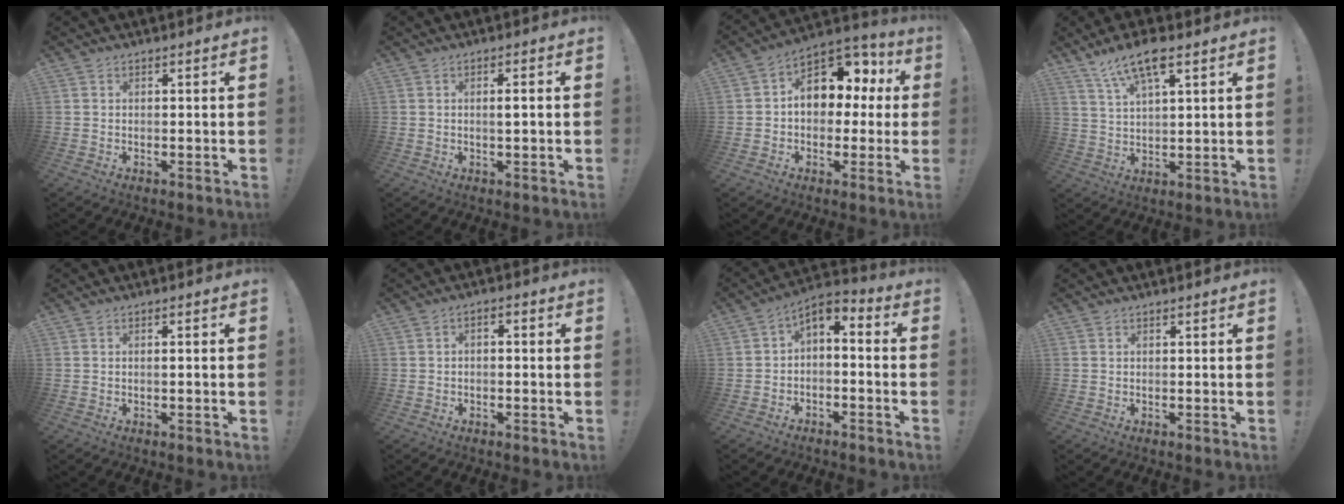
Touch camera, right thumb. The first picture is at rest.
{"total": 2.1, "force": [0.4, 0.0, 2.1], "torque": [-0.024, -0.005, 0.001]}
{"total": 12.7, "force": [2.9, 9.7, 7.6], "torque": [-0.100, -0.011, 0.056]}
{"total": 10.0, "force": [6.5, 3.0, 7.0], "torque": [-0.125, -0.027, 0.117]}
{"total": 0.9, "force": [0.0, -0.4, 0.8], "torque": [-0.008, -0.005, -0.003]}
{"total": 2.4, "force": [-1.9, 0.8, 1.2], "torque": [-0.019, 0.010, -0.034]}
{"total": 3.8, "force": [-1.9, 2.1, 2.6], "torque": [-0.042, 0.012, -0.032]}
{"total": 0.0}